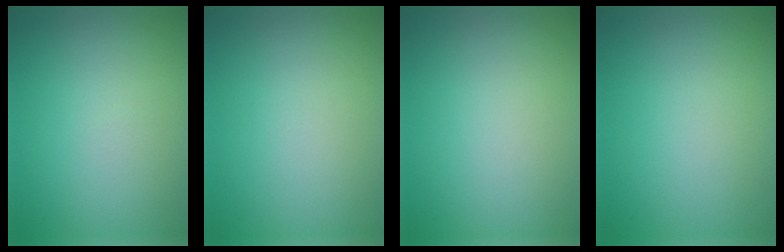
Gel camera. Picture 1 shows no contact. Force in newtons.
{"total": 0.0}
{"total": 0.0}
{"total": 0.0}